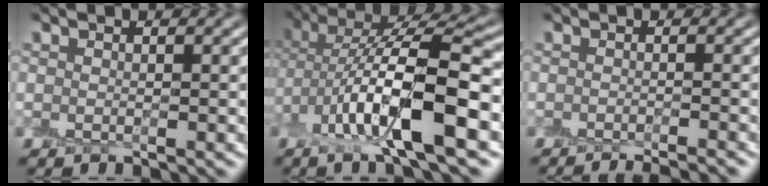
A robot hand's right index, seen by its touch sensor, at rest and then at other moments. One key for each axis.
{"total": 10.4, "fx": -2.5, "fy": 3.3, "fz": 9.6, "tx": -0.180, "ty": 0.007, "tz": -0.053}
{"total": 2.6, "fx": -2.4, "fy": 0.2, "fz": 1.1, "tx": -0.003, "ty": -0.004, "tz": -0.034}